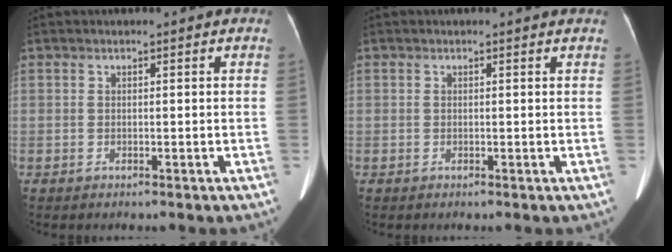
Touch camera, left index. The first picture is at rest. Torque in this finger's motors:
{"motor_torque": [0.08, -0.17, 0.00, -0.01]}